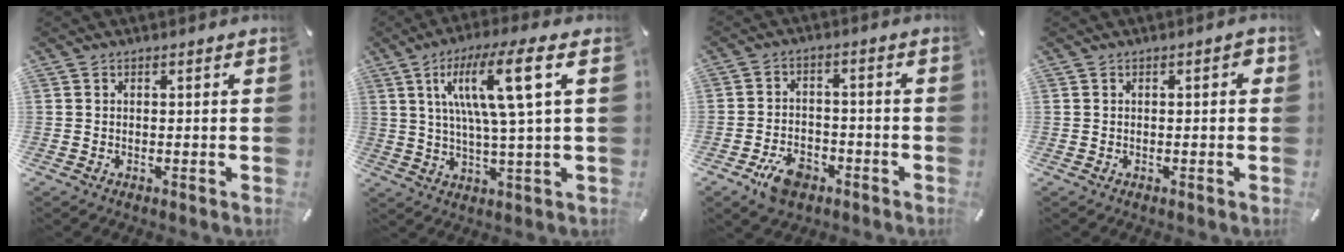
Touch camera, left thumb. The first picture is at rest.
{"total": 13.7, "force": [4.7, 1.4, 12.8], "torque": [-0.249, 0.001, 0.069]}
{"total": 7.9, "force": [-4.3, 5.2, 4.2], "torque": [-0.071, 0.022, -0.077]}
{"total": 1.5, "force": [-0.1, 0.7, 1.3], "torque": [-0.024, 0.004, -0.003]}